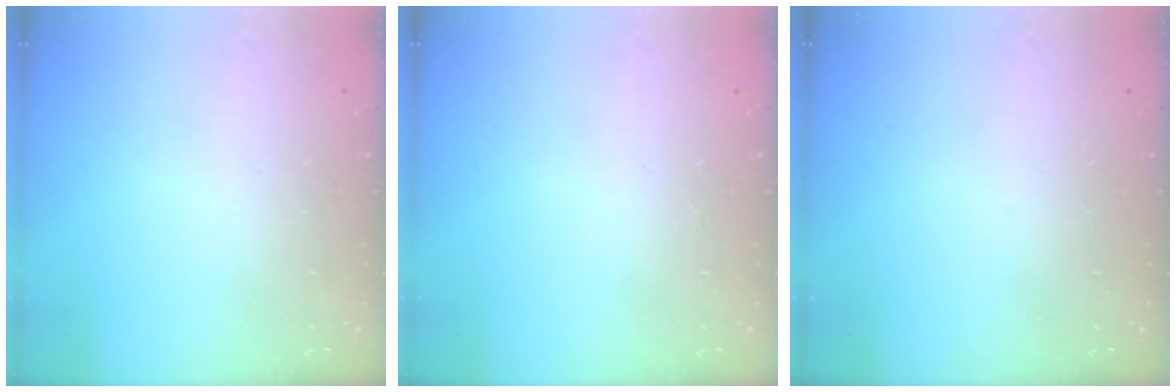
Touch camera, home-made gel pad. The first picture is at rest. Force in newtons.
{"total": 0.0}
{"total": 0.0}